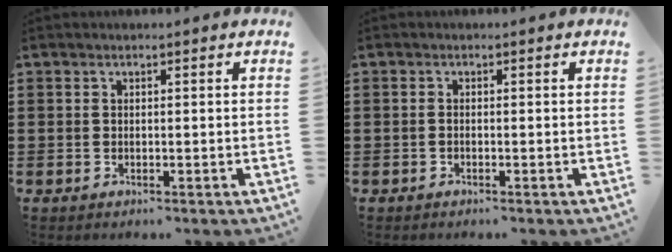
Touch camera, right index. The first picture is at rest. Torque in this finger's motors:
{"motor_torque": [0.75, 1.38, -0.02, 0.00]}